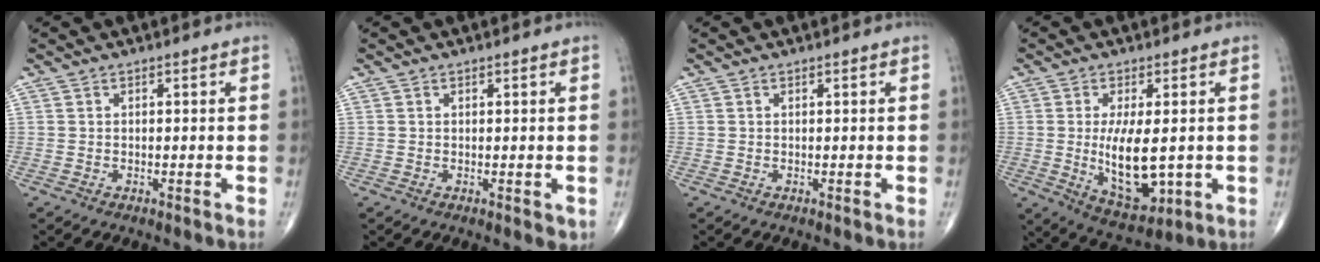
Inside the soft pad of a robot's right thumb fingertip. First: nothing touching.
{"total": 1.0, "force": [0.0, 0.6, 0.8], "torque": [-0.008, -0.003, 0.001]}
{"total": 0.0}
{"total": 12.1, "force": [-0.7, 5.3, 10.8], "torque": [-0.173, -0.022, 0.004]}